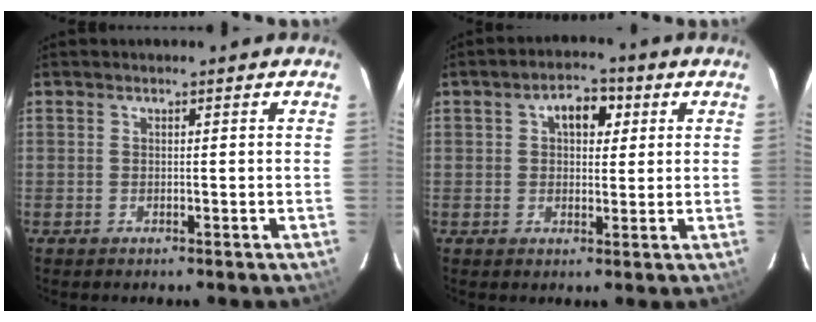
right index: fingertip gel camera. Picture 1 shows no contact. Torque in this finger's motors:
{"motor_torque": [0.10, -0.04, 0.29, 0.05]}